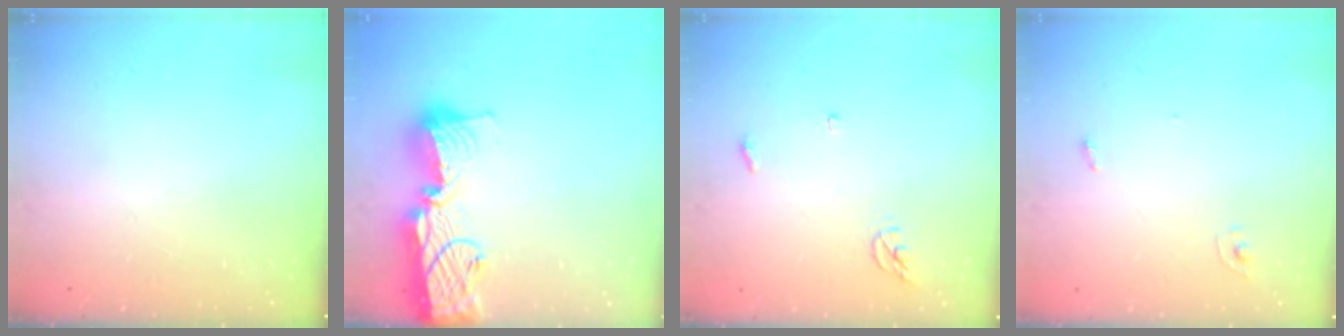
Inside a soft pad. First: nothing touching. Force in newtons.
{"total": 17.5, "press": 17.4, "slide": 1.3}
{"total": 3.5, "press": 3.5, "slide": 0.2}
{"total": 2.4, "press": 2.4, "slide": 0.2}